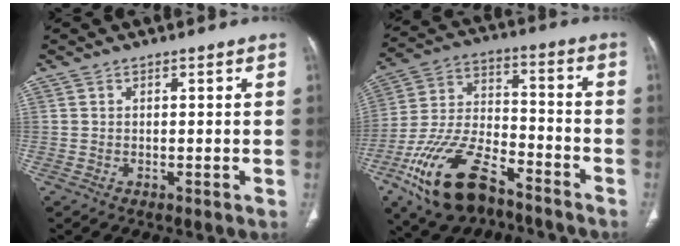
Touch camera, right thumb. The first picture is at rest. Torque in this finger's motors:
{"motor_torque": [0.15, 0.37, 1.50, -1.26, 0.20]}